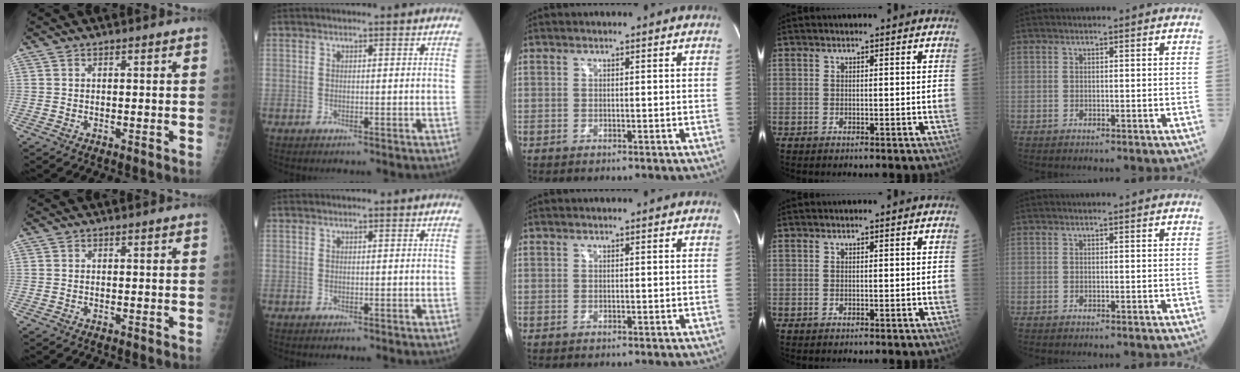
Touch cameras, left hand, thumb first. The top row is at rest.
{}